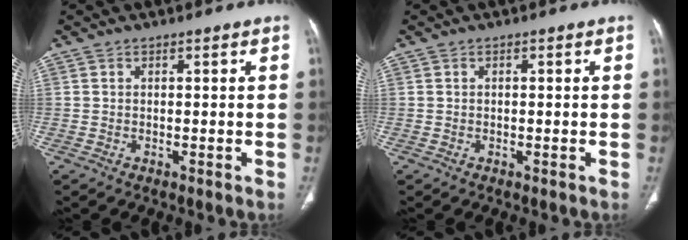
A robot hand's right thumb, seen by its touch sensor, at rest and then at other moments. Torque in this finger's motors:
{"motor_torque": [-0.37, 0.05, -0.22, 0.53, -0.03]}